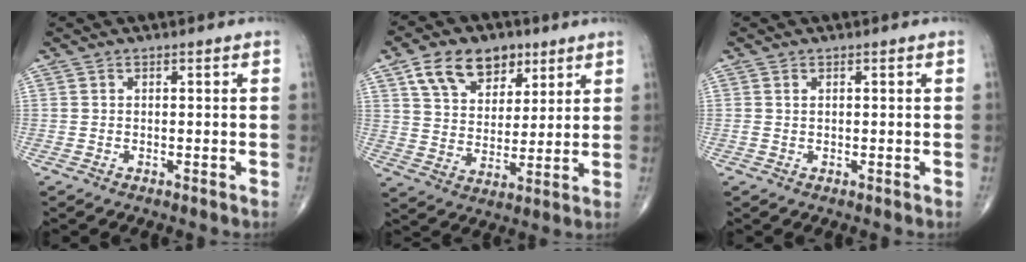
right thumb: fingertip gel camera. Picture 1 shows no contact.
{"total": 13.0, "force": [6.9, 8.5, 6.9], "torque": [-0.086, -0.023, 0.125]}
{"total": 0.8, "force": [0.3, 0.4, 0.6], "torque": [-0.016, 0.002, 0.007]}